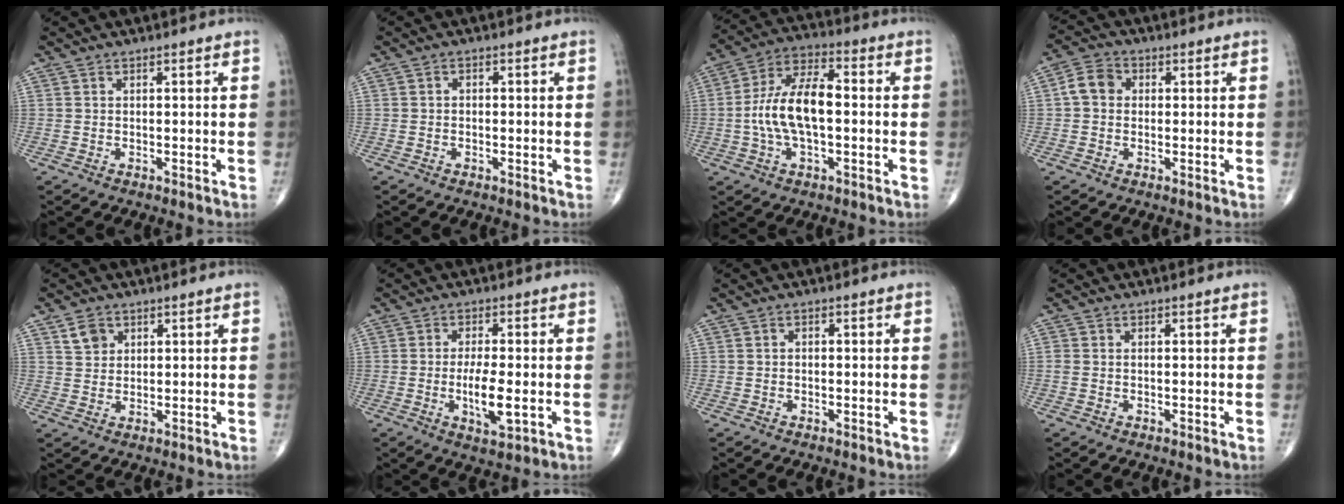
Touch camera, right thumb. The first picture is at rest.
{"total": 0.8, "force": [-0.2, 0.6, 0.4], "torque": [-0.004, 0.000, -0.006]}
{"total": 13.1, "force": [-0.9, 6.1, 11.6], "torque": [-0.225, 0.034, -0.022]}
{"total": 5.0, "force": [0.4, 4.1, 2.8], "torque": [-0.043, 0.014, -0.003]}
{"total": 3.8, "force": [2.0, 2.9, 1.4], "torque": [-0.010, -0.009, 0.038]}
{"total": 7.2, "force": [-1.3, 2.2, 6.7], "torque": [-0.120, -0.010, -0.022]}
{"total": 0.5, "force": [-0.1, 0.4, 0.3], "torque": [-0.002, -0.001, -0.006]}
{"total": 1.1, "force": [-0.1, 0.9, 0.7], "torque": [-0.019, 0.003, 0.000]}